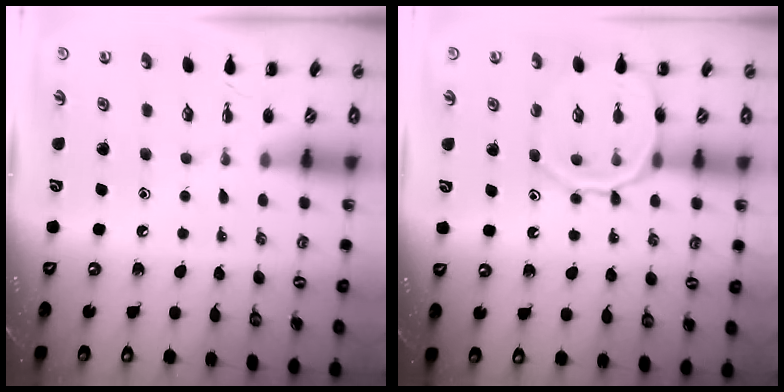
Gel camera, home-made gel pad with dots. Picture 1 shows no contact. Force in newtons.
{"total": 12.8, "press": 12.7, "slide": 1.6}